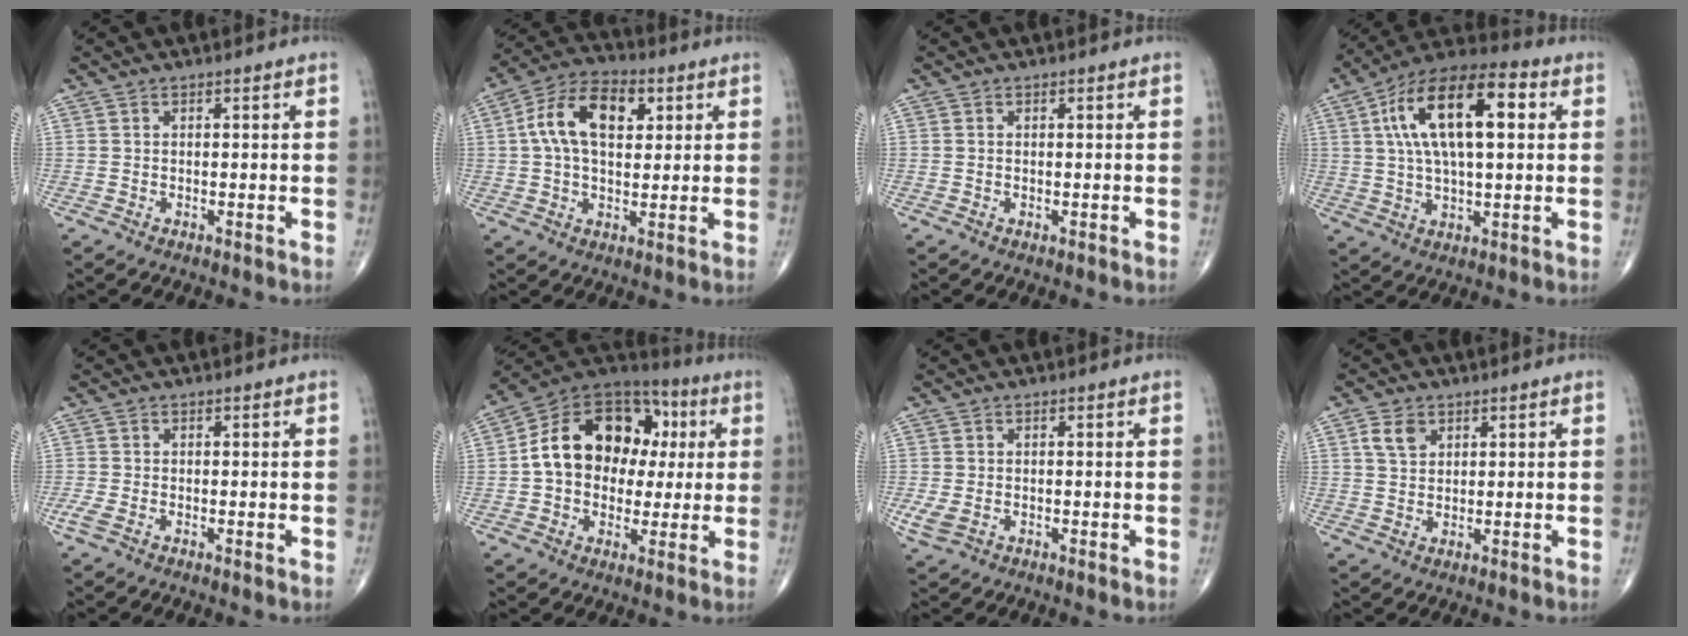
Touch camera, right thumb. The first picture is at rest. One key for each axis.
{"total": 13.2, "fx": 3.3, "fy": 7.8, "fz": 10.1, "tx": -0.169, "ty": 0.016, "tz": 0.049}
{"total": 0.0}
{"total": 19.0, "fx": 4.5, "fy": 8.2, "fz": 16.5, "tx": -0.278, "ty": 0.021, "tz": 0.067}
{"total": 2.1, "fx": -0.7, "fy": 0.8, "fz": 1.8, "tx": -0.046, "ty": -0.005, "tz": -0.021}
{"total": 20.3, "fx": 2.3, "fy": 15.0, "fz": 13.6, "tx": -0.194, "ty": 0.034, "tz": 0.032}
{"total": 2.9, "fx": -0.6, "fy": 1.9, "fz": 2.2, "tx": -0.055, "ty": -0.004, "tz": -0.010}
{"total": 4.3, "fx": 1.9, "fy": 3.0, "fz": 2.4, "tx": -0.036, "ty": -0.004, "tz": 0.039}